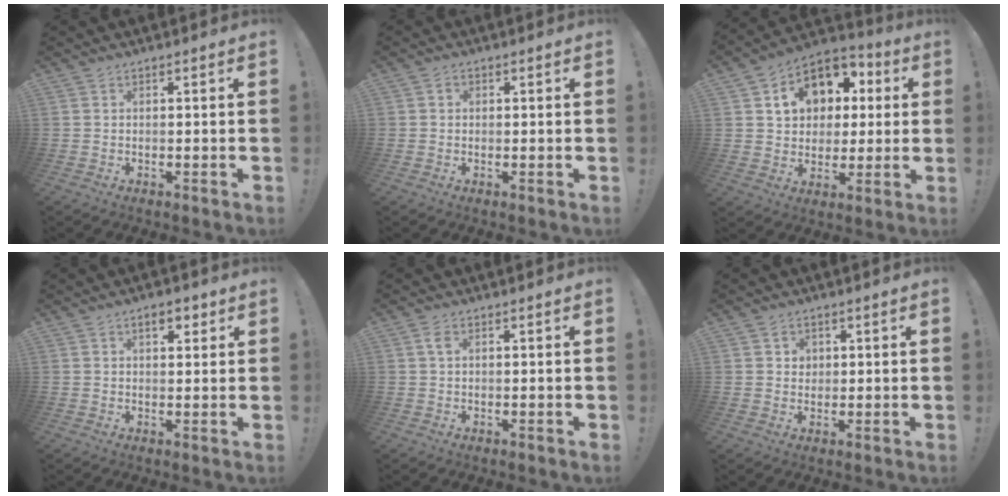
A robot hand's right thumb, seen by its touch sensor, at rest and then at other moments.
{"total": 1.2, "force": [0.2, 1.1, 0.4], "torque": [-0.005, 0.003, 0.003]}
{"total": 14.1, "force": [4.6, 11.3, 7.1], "torque": [-0.100, -0.014, 0.092]}
{"total": 4.3, "force": [2.3, 2.0, 3.0], "torque": [-0.033, -0.005, 0.034]}
{"total": 1.9, "force": [0.6, 1.1, 1.4], "torque": [-0.024, 0.002, 0.008]}
{"total": 2.6, "force": [1.1, 2.3, 0.5], "torque": [-0.001, -0.005, 0.018]}